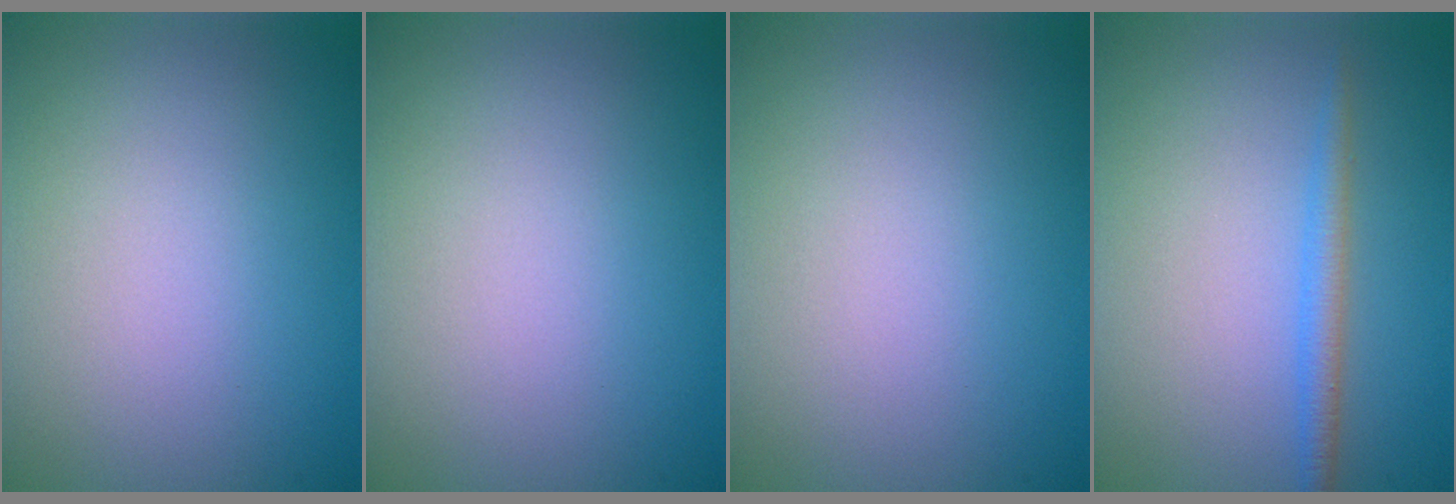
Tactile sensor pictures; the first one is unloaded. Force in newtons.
{"total": 0.0}
{"total": 0.0}
{"total": 1.9, "press": 1.9, "slide": 0.0}